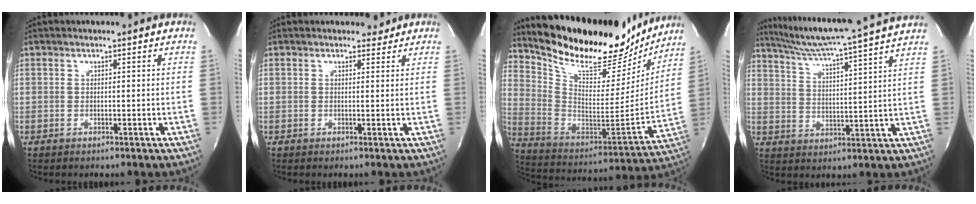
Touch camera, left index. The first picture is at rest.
{"total": 1.7, "force": [1.5, 0.8, 0.0], "torque": [0.001, -0.001, 0.016]}
{"total": 23.4, "force": [20.6, 6.5, 9.2], "torque": [-0.166, -0.028, 0.316]}
{"total": 17.0, "force": [15.1, -2.1, 7.5], "torque": [-0.132, -0.018, 0.216]}